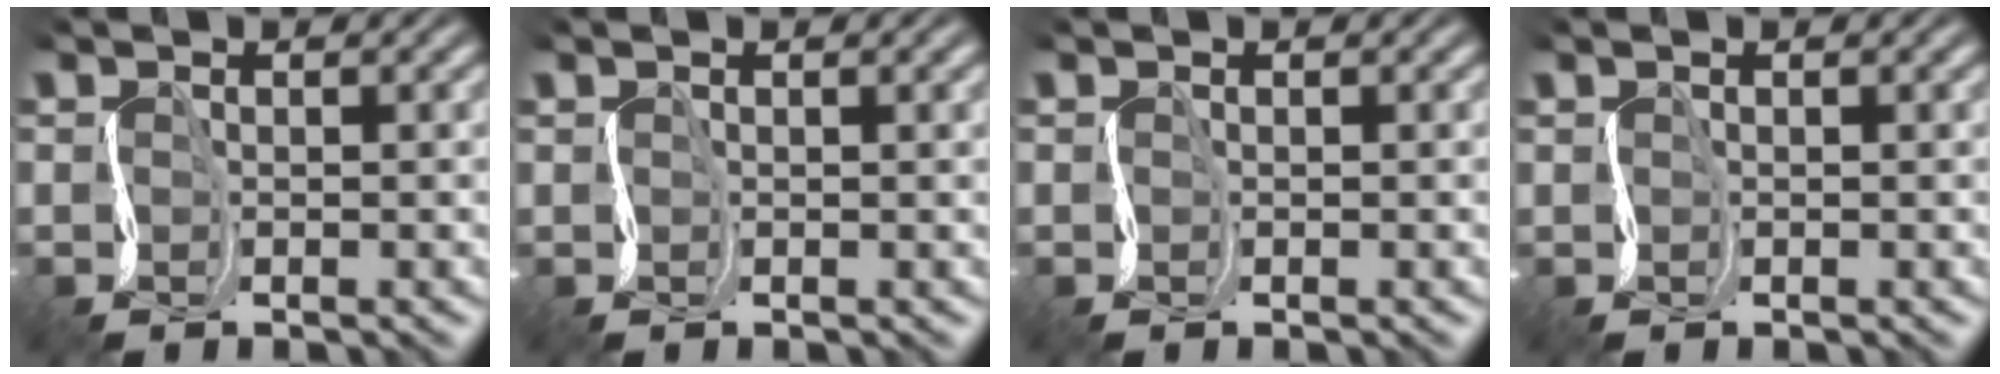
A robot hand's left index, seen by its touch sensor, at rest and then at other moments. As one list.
[{"total": 2.2, "force": [1.4, 0.8, 1.6], "torque": [-0.025, 0.007, 0.019]}, {"total": 0.0}, {"total": 1.0, "force": [0.7, 0.4, 0.7], "torque": [-0.010, 0.001, 0.013]}]